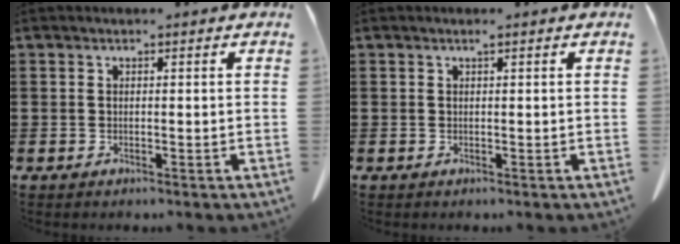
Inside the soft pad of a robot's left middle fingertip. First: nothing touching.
{"total": 0.5, "force": [0.3, 0.0, 0.4], "torque": [-0.008, 0.000, 0.006]}